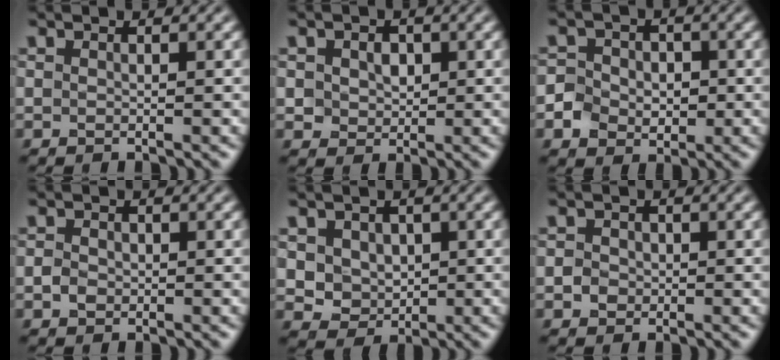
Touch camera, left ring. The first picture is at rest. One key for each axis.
{"total": 2.5, "fx": 0.5, "fy": 2.0, "fz": 1.4, "tx": -0.026, "ty": 0.003, "tz": 0.003}
{"total": 4.2, "fx": -1.0, "fy": 3.7, "fz": 1.6, "tx": -0.018, "ty": 0.005, "tz": -0.034}
{"total": 1.3, "fx": -0.3, "fy": 1.1, "fz": 0.6, "tx": -0.012, "ty": 0.000, "tz": -0.009}
{"total": 3.5, "fx": 0.8, "fy": 3.0, "fz": 1.6, "tx": -0.041, "ty": -0.006, "tz": 0.027}
{"total": 1.5, "fx": -0.2, "fy": 1.4, "fz": 0.5, "tx": -0.001, "ty": 0.000, "tz": -0.005}